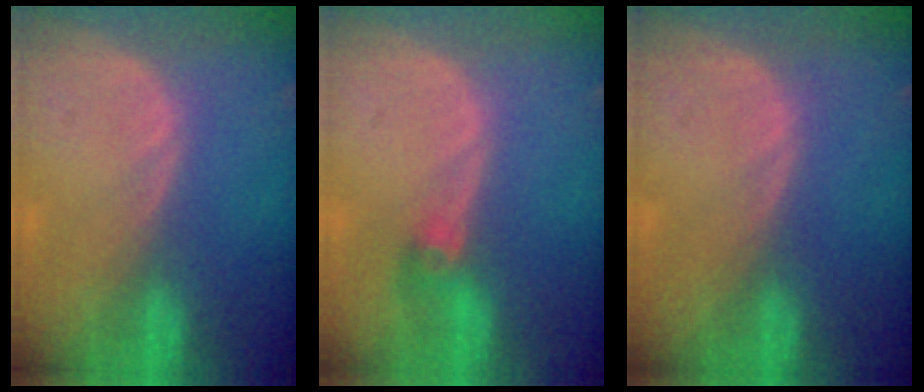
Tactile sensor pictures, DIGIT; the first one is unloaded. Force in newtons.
{"total": 2.9, "press": 2.6, "slide": 1.4}
{"total": 0.0}